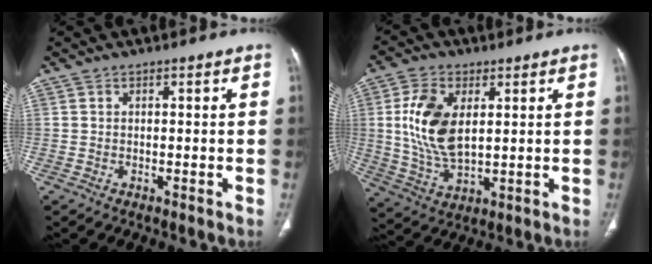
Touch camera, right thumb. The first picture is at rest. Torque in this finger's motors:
{"motor_torque": [-0.28, 0.81, 1.30, -0.20, 0.40]}